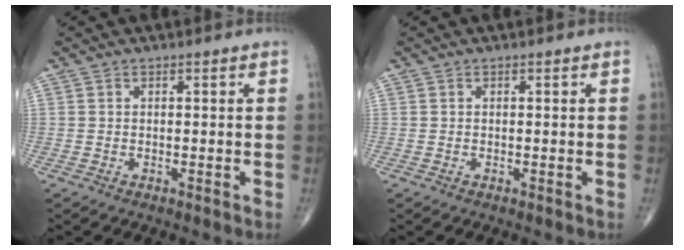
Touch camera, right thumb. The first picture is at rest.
{"total": 0.0}